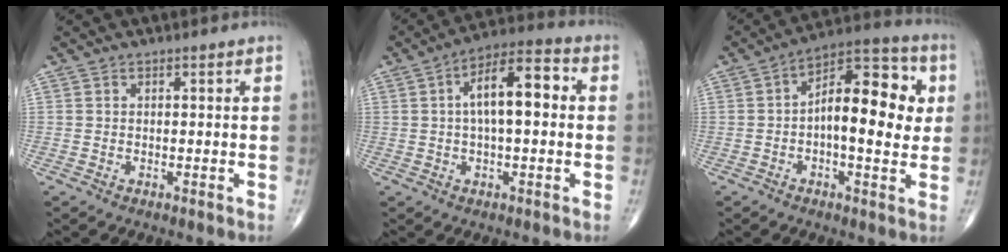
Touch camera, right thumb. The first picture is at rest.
{"total": 11.9, "force": [1.6, 4.9, 10.8], "torque": [-0.169, 0.030, 0.016]}
{"total": 15.5, "force": [1.1, 7.2, 13.7], "torque": [-0.177, 0.026, 0.006]}